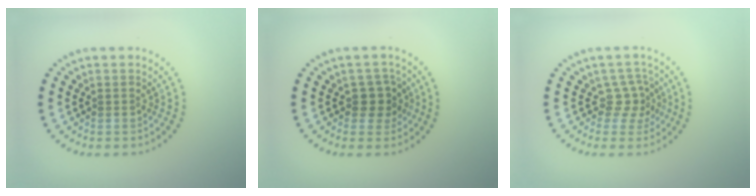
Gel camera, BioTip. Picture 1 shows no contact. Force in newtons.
{"total": 2.3, "press": 2.1, "slide": 0.9}
{"total": 2.3, "press": 1.6, "slide": 1.6}